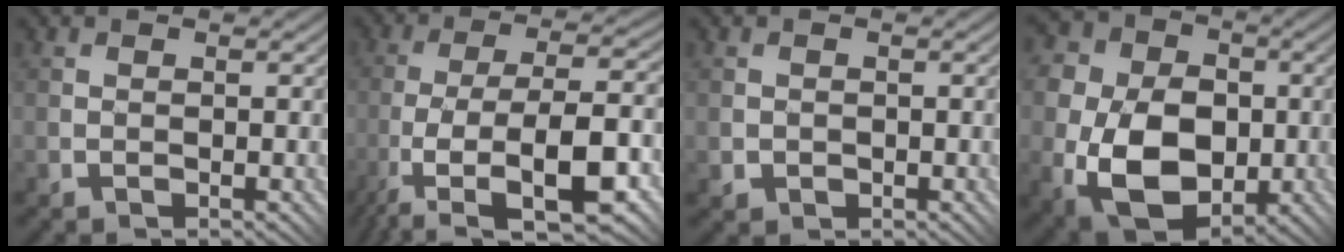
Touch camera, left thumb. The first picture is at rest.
{"total": 12.1, "force": [-5.8, 3.3, 10.1], "torque": [-0.188, -0.001, -0.100]}
{"total": 1.2, "force": [-0.2, 1.1, 0.2], "torque": [-0.005, -0.004, -0.002]}
{"total": 15.3, "force": [-3.1, 11.7, 9.4], "torque": [-0.192, -0.027, -0.064]}